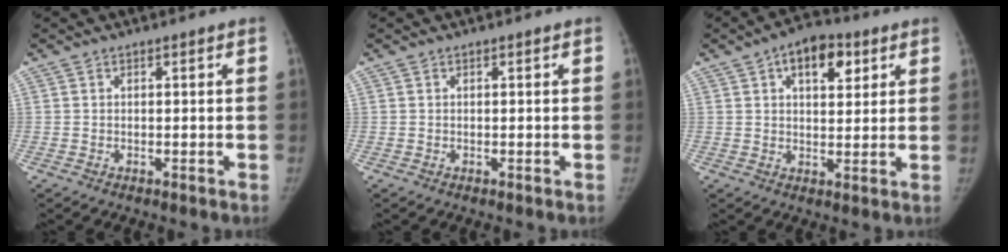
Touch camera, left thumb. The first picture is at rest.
{"total": 0.0}
{"total": 9.8, "force": [4.4, 5.4, 6.9], "torque": [-0.070, -0.004, 0.060]}